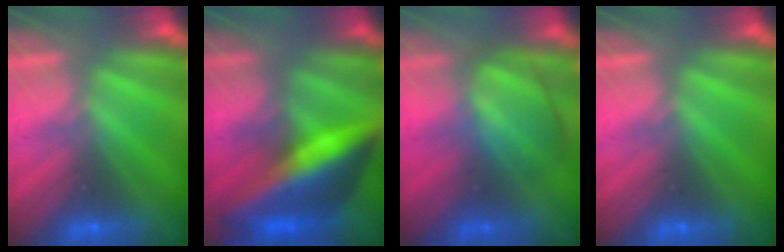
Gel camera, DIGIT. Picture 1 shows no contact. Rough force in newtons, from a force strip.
{"total": 9.0}
{"total": 2.9}
{"total": 0.0}